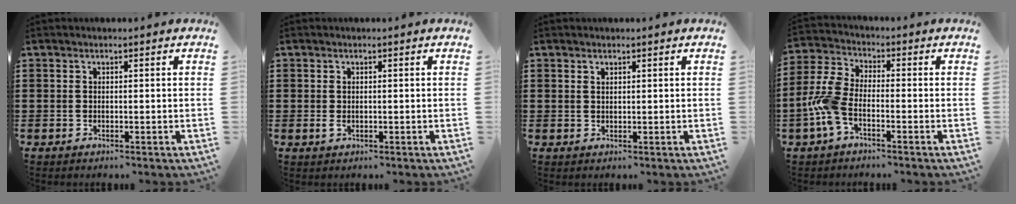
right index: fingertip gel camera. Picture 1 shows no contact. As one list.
[{"total": 0.9, "force": [0.0, 0.5, 0.8], "torque": [-0.025, -0.004, -0.002]}, {"total": 0.8, "force": [0.7, 0.4, 0.3], "torque": [-0.007, 0.002, 0.013]}, {"total": 6.6, "force": [-2.4, 3.2, 5.3], "torque": [-0.140, -0.006, -0.052]}]